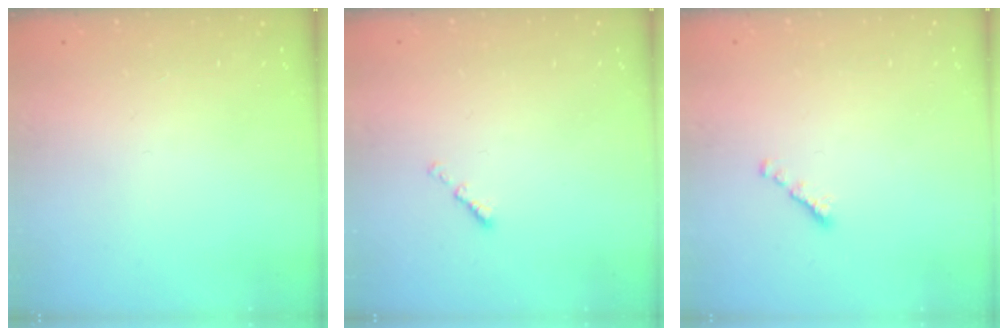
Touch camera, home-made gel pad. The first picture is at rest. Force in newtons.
{"total": 0.0}
{"total": 1.5, "press": 1.4, "slide": 0.5}